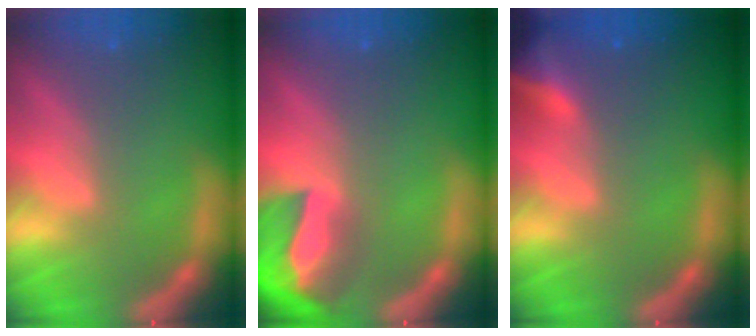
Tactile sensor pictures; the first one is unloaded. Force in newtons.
{"total": 9.4}
{"total": 4.4}